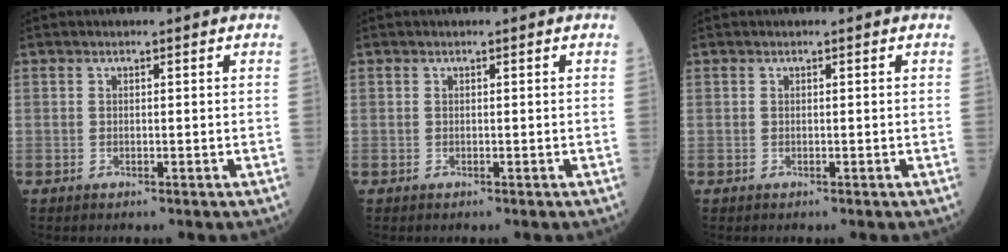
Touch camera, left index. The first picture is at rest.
{"total": 0.0}
{"total": 0.0}